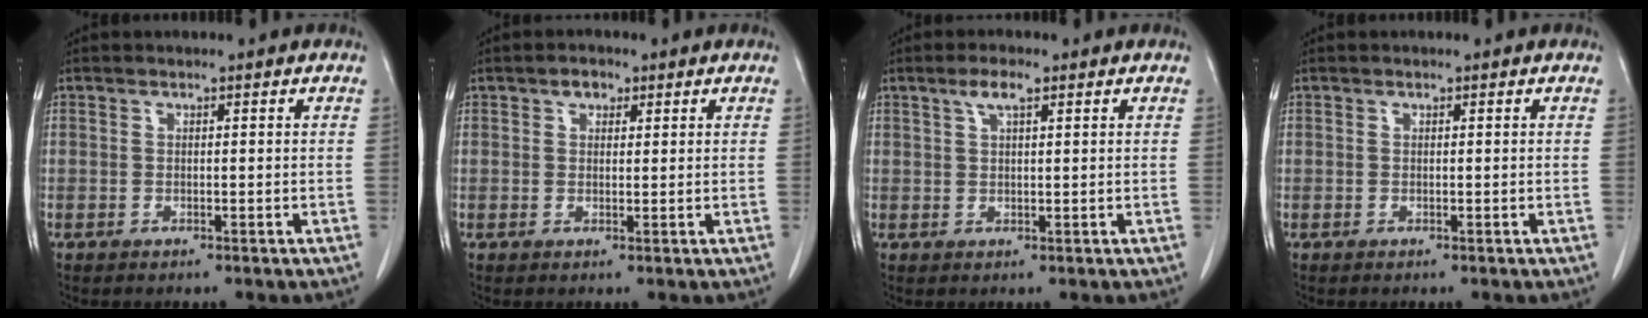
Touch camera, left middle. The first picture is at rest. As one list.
[{"total": 1.9, "force": [1.1, 1.3, 0.9], "torque": [-0.016, 0.005, 0.015]}, {"total": 2.8, "force": [1.6, 0.6, 2.2], "torque": [-0.048, 0.007, 0.030]}, {"total": 0.0}]